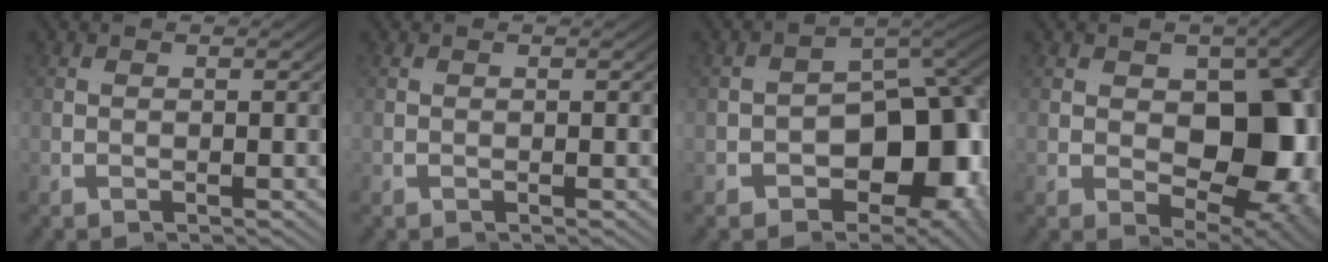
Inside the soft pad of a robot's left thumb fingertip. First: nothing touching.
{"total": 0.0}
{"total": 12.9, "force": [-2.6, 7.7, 10.1], "torque": [-0.160, -0.026, -0.021]}
{"total": 14.4, "force": [0.8, 9.1, 11.2], "torque": [-0.153, -0.008, 0.015]}